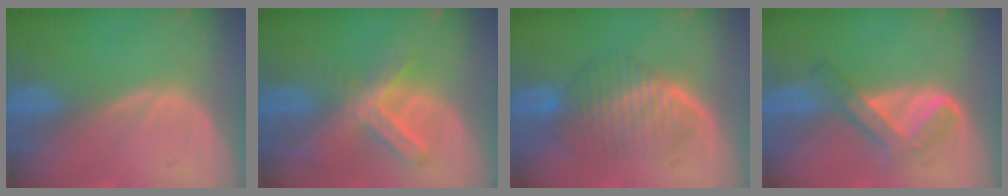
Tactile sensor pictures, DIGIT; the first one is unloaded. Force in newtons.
{"total": 7.3, "press": 6.3, "slide": 3.7}
{"total": 6.7, "press": 6.4, "slide": 1.8}
{"total": 5.3, "press": 5.0, "slide": 1.6}